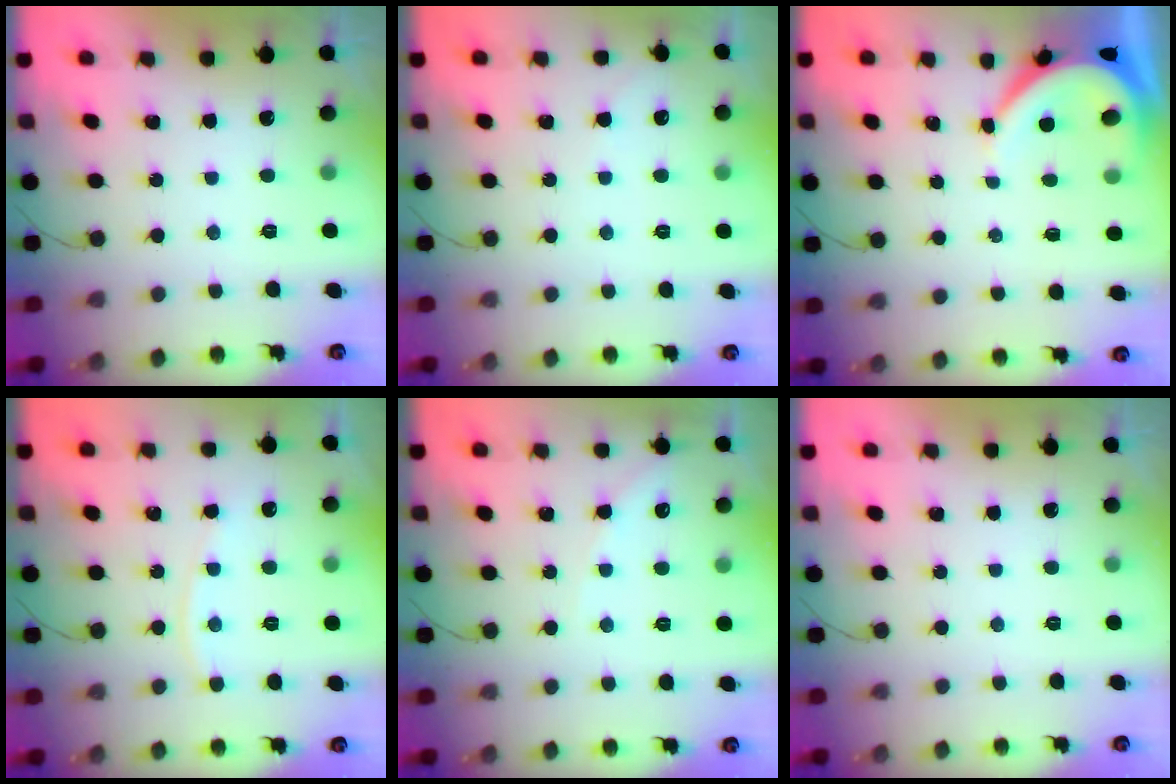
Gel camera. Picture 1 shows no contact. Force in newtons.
{"total": 2.9, "press": 2.9, "slide": 0.4}
{"total": 5.7, "press": 5.7, "slide": 0.4}
{"total": 3.1, "press": 3.0, "slide": 0.4}
{"total": 5.3, "press": 5.3, "slide": 0.7}
{"total": 0.0}